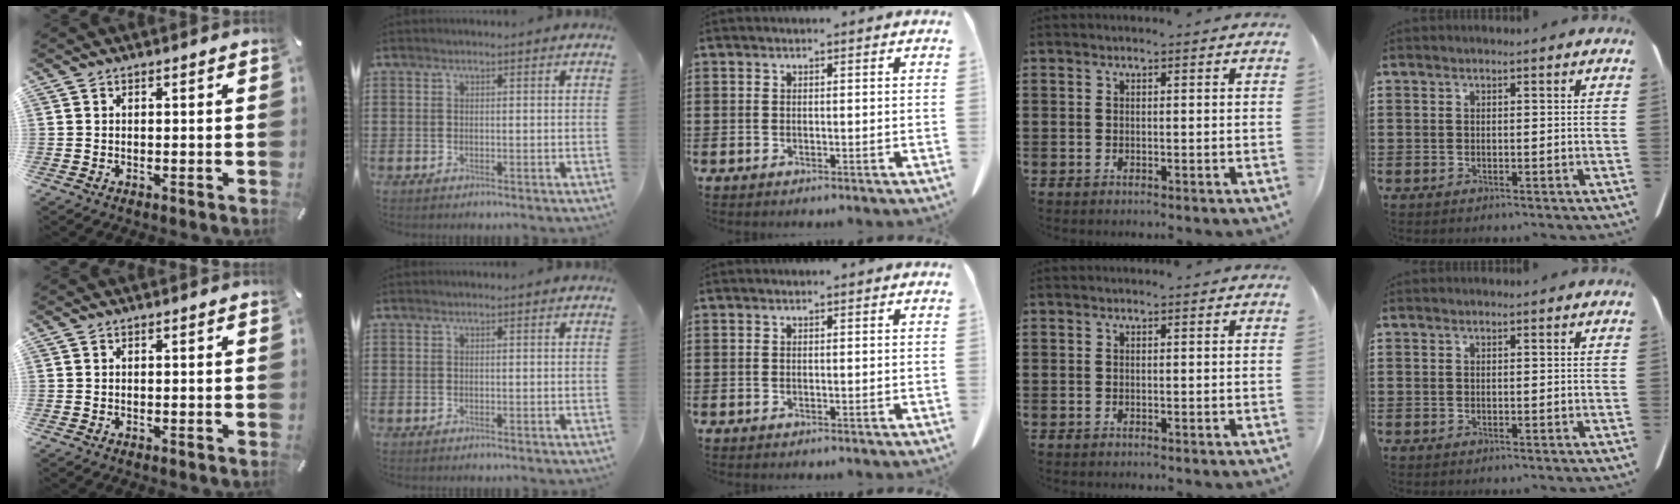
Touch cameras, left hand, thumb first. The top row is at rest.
{}